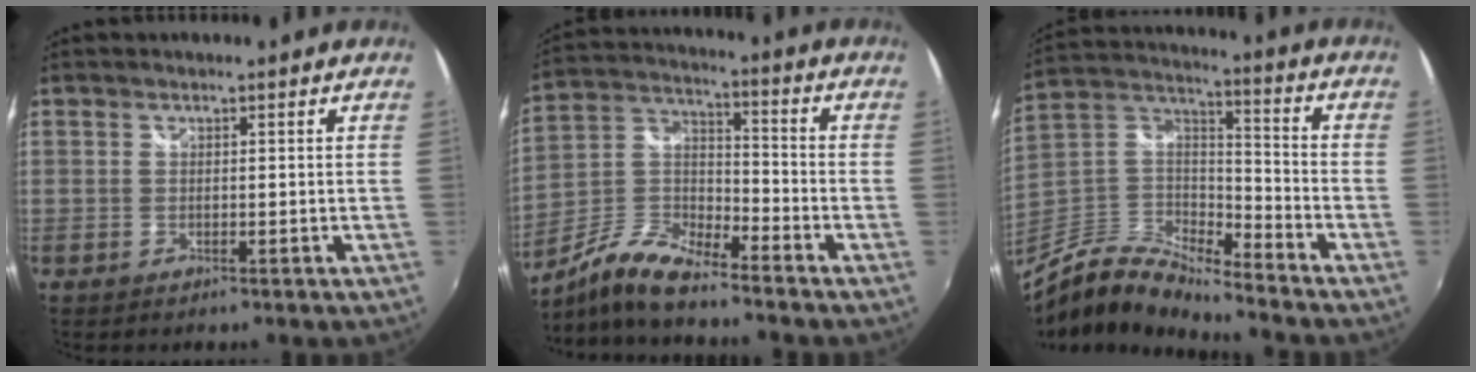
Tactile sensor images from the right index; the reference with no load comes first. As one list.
[{"total": 10.2, "force": [-7.8, 2.5, 6.1], "torque": [-0.137, 0.006, -0.159]}, {"total": 12.0, "force": [-10.3, 2.6, 5.6], "torque": [-0.132, 0.007, -0.212]}]